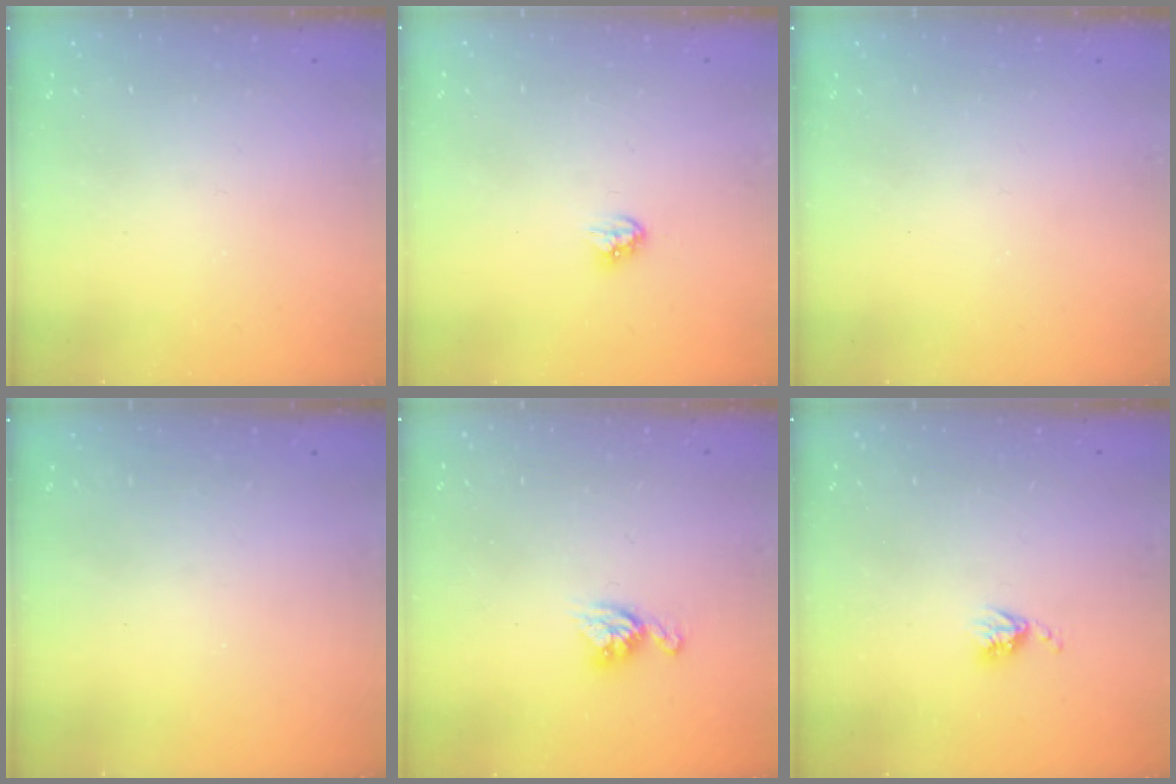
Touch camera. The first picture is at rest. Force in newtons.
{"total": 3.4, "press": 3.4, "slide": 0.2}
{"total": 0.0}
{"total": 0.0}
{"total": 7.2, "press": 7.2, "slide": 0.4}
{"total": 3.9, "press": 3.9, "slide": 0.6}